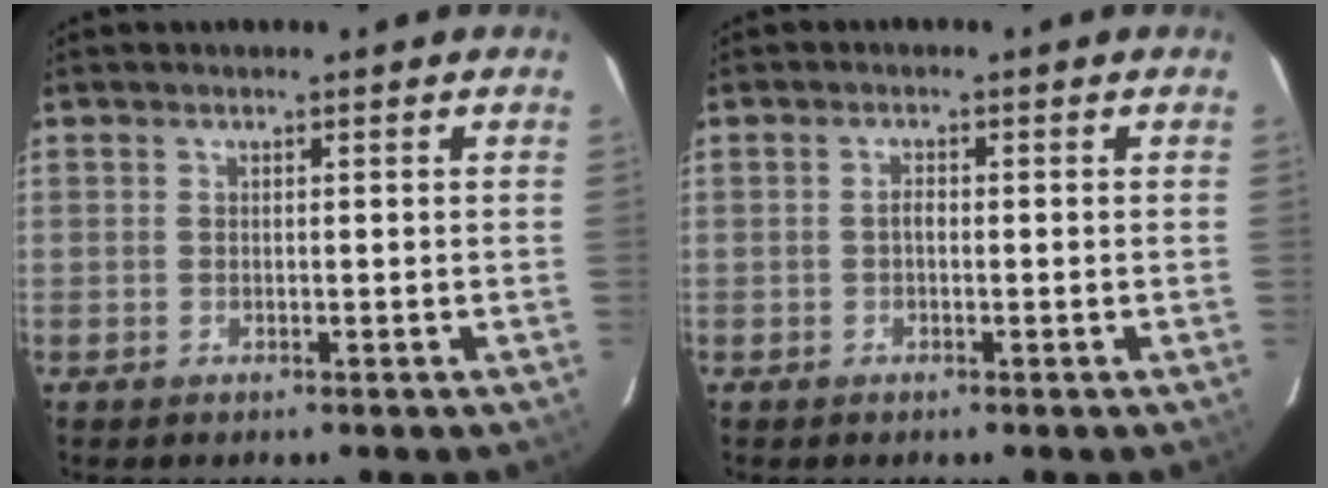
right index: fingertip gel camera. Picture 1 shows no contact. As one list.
[{"total": 1.1, "force": [-0.2, 0.6, 0.8], "torque": [-0.016, 0.006, -0.006]}]